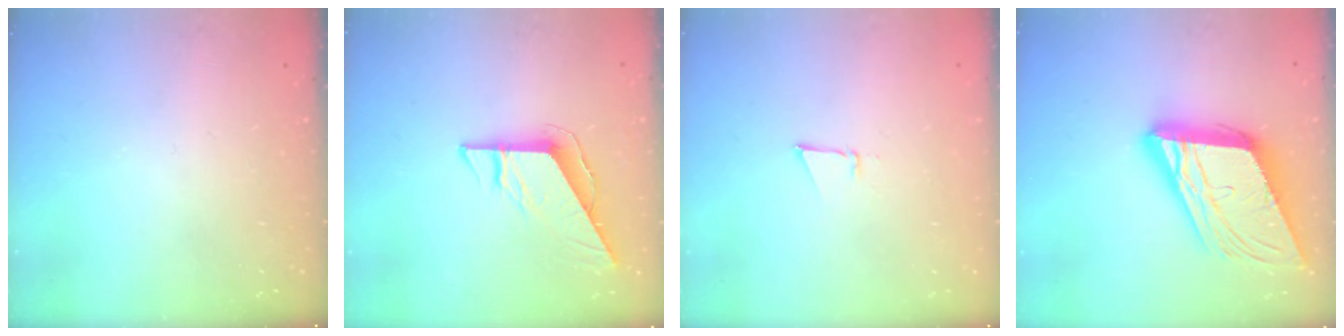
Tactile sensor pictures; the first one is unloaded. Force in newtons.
{"total": 8.1, "press": 8.1, "slide": 0.6}
{"total": 3.3, "press": 3.3, "slide": 0.6}
{"total": 22.5, "press": 22.0, "slide": 4.5}